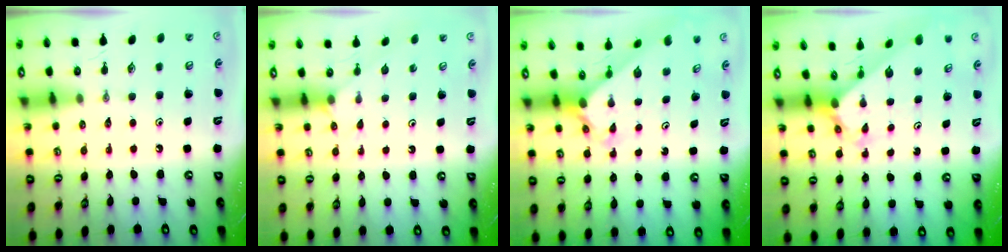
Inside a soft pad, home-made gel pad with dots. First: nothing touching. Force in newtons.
{"total": 4.5, "press": 4.5, "slide": 0.4}
{"total": 2.4, "press": 2.4, "slide": 0.3}
{"total": 2.4, "press": 2.4, "slide": 0.2}